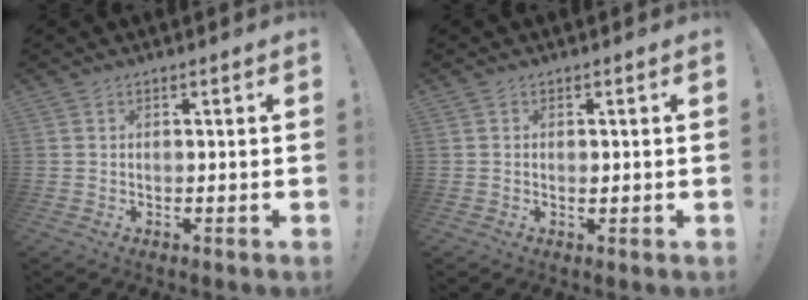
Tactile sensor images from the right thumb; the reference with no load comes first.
{"total": 0.8, "force": [-0.1, 0.7, 0.4], "torque": [0.001, 0.001, -0.005]}